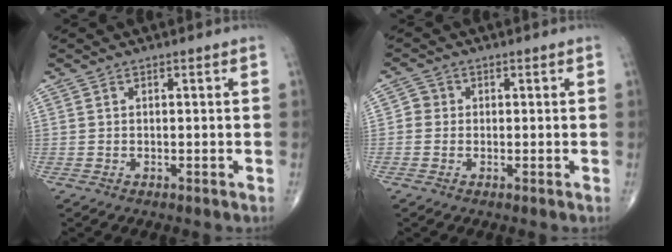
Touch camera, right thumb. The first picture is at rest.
{"total": 2.1, "force": [-0.1, 2.0, 0.7], "torque": [0.002, 0.006, -0.010]}